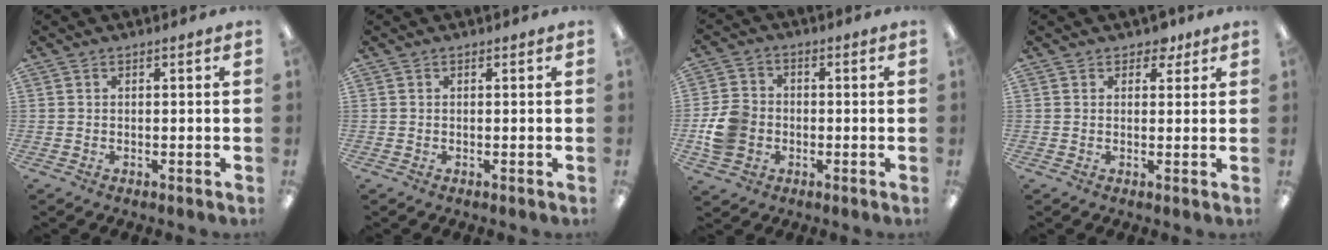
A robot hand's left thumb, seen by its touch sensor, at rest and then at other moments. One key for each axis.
{"total": 0.0}
{"total": 9.1, "fx": -1.7, "fy": 7.7, "fz": 4.5, "tx": -0.097, "ty": 0.014, "tz": -0.033}
{"total": 3.5, "fx": 2.3, "fy": 2.3, "fz": 1.2, "tx": -0.004, "ty": -0.006, "tz": 0.039}